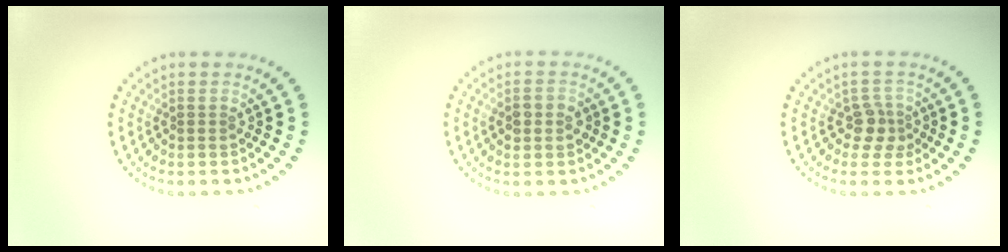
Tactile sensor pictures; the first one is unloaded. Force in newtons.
{"total": 2.6, "press": 2.6, "slide": 0.1}
{"total": 2.2, "press": 1.8, "slide": 1.3}